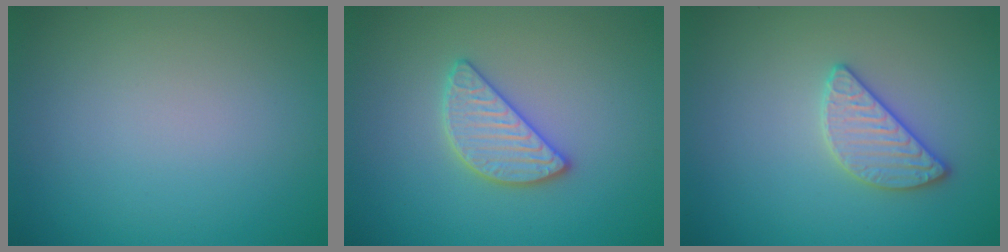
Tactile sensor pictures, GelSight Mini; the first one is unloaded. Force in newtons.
{"total": 2.9, "press": 2.9, "slide": 0.3}
{"total": 2.6, "press": 2.6, "slide": 0.4}